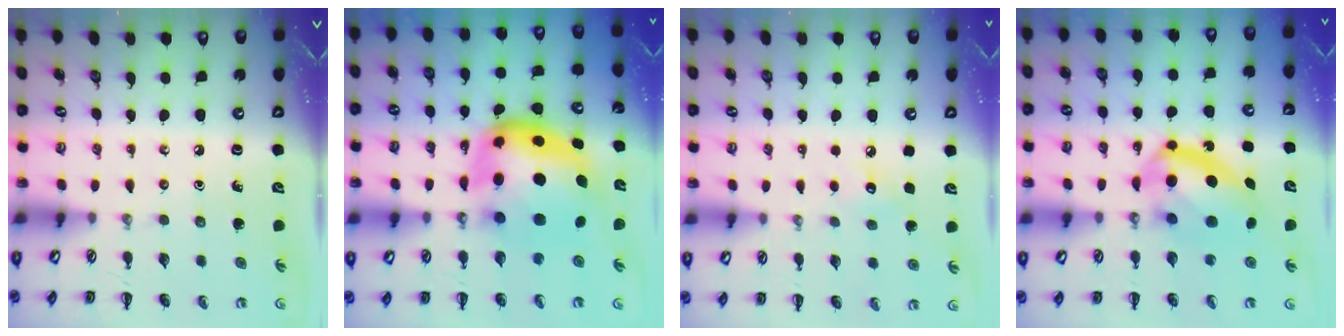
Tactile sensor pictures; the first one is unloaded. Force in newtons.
{"total": 10.9, "press": 10.6, "slide": 2.6}
{"total": 6.2, "press": 6.0, "slide": 1.7}
{"total": 12.4, "press": 12.1, "slide": 2.8}